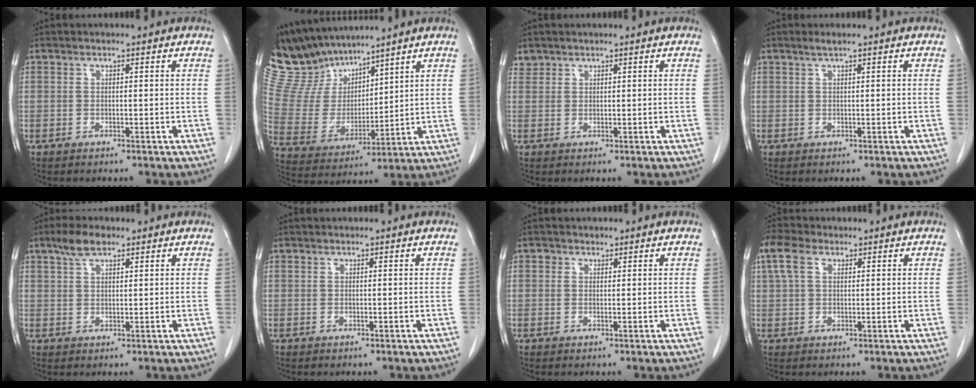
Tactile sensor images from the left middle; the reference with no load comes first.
{"total": 11.7, "force": [11.0, 3.4, 1.9], "torque": [-0.067, 0.011, 0.238]}
{"total": 1.2, "force": [1.0, 0.6, -0.2], "torque": [0.009, 0.006, 0.019]}
{"total": 1.1, "force": [0.7, -0.1, 0.8], "torque": [-0.019, 0.007, 0.017]}
{"total": 3.9, "force": [2.7, 1.5, 2.4], "torque": [-0.052, 0.011, 0.053]}
{"total": 0.0}
{"total": 0.8, "force": [0.4, 0.7, 0.0], "torque": [0.008, 0.000, 0.004]}
{"total": 4.7, "force": [2.2, 2.7, 3.1], "torque": [-0.080, 0.025, 0.046]}